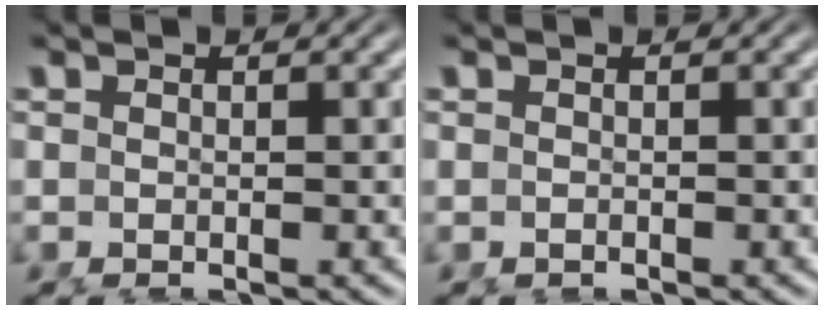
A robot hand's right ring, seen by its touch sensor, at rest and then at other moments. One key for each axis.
{"total": 0.7, "fx": -0.1, "fy": -0.7, "fz": -0.2, "tx": 0.007, "ty": 0.001, "tz": -0.002}